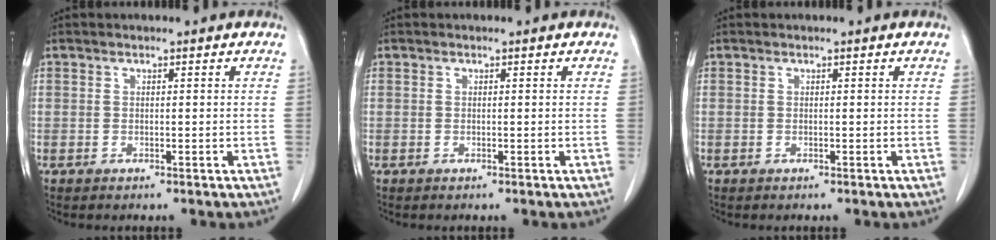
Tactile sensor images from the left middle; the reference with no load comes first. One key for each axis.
{"total": 0.0}
{"total": 0.0}